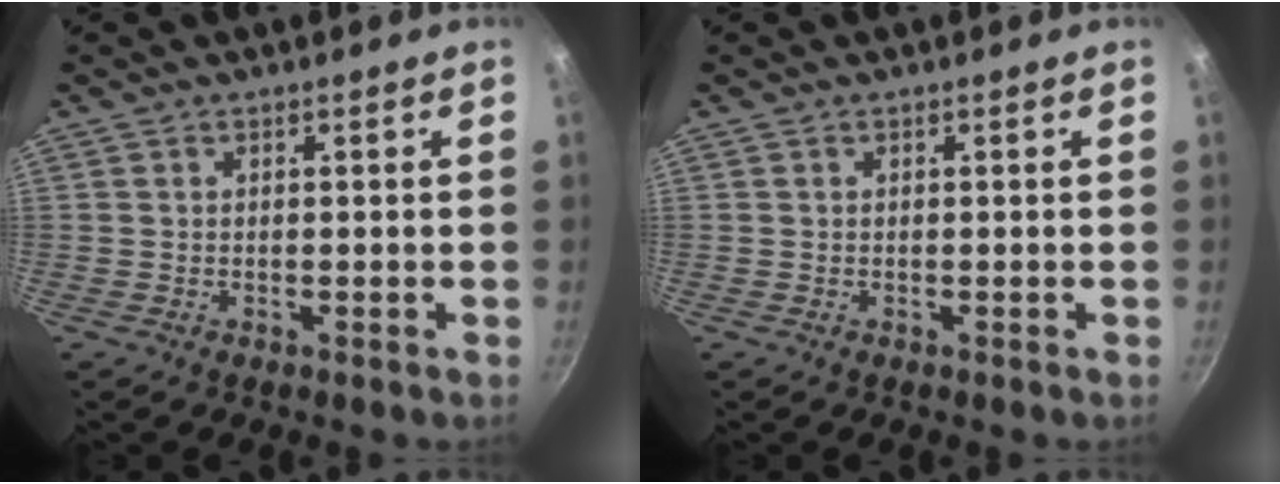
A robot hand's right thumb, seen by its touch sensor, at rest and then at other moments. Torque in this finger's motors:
{"motor_torque": [-0.02, -0.01, 0.27, 0.06, 0.00]}